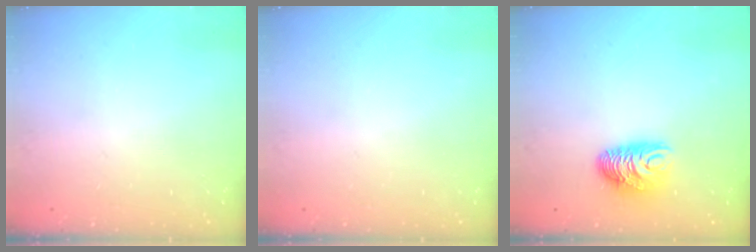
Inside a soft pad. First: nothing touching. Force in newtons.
{"total": 0.0}
{"total": 8.9, "press": 8.9, "slide": 0.3}